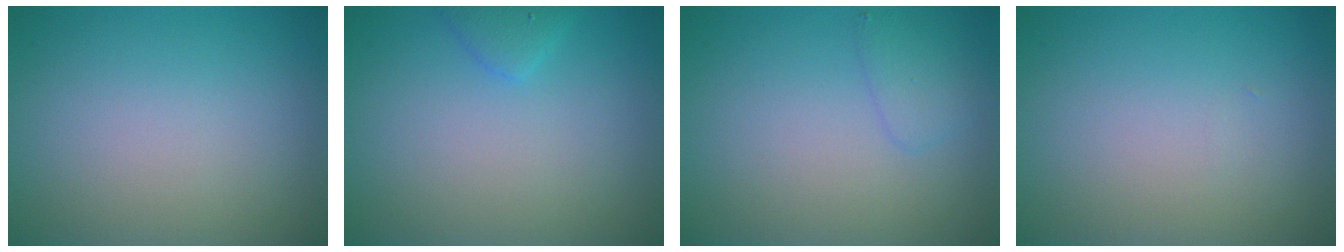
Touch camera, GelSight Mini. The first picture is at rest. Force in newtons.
{"total": 1.4, "press": 1.4, "slide": 0.1}
{"total": 1.4, "press": 1.4, "slide": 0.1}
{"total": 0.0}